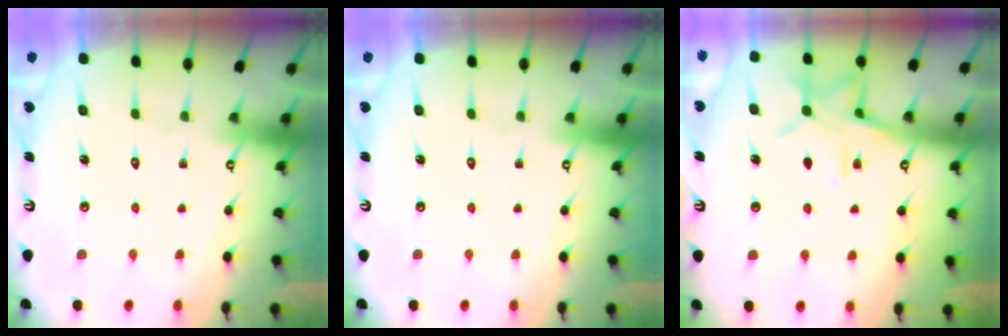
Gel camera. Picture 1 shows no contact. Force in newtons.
{"total": 0.0}
{"total": 11.2, "press": 11.1, "slide": 0.6}